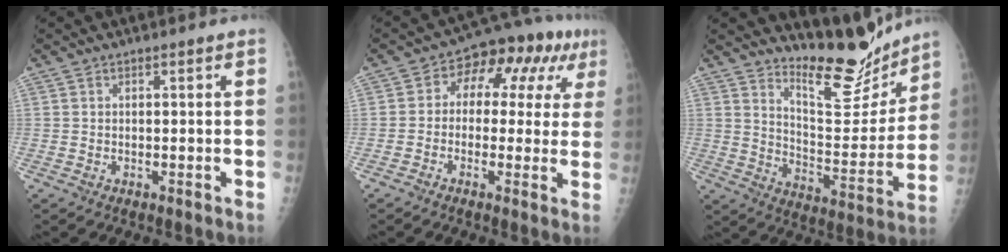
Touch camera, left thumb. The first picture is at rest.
{"total": 12.9, "force": [3.3, 7.9, 9.6], "torque": [-0.075, 0.037, 0.034]}
{"total": 15.2, "force": [13.7, 3.7, 5.4], "torque": [-0.046, -0.121, 0.220]}